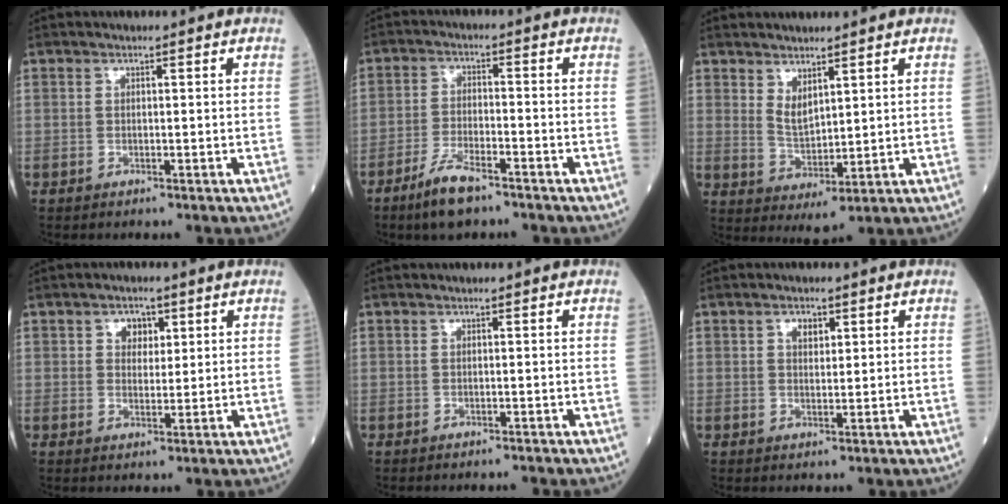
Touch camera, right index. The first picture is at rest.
{"total": 6.3, "force": [-4.6, 1.5, 4.1], "torque": [-0.089, -0.008, -0.083]}
{"total": 4.3, "force": [2.5, 1.4, 3.3], "torque": [-0.066, -0.019, 0.058]}
{"total": 3.2, "force": [1.4, 2.3, 1.7], "torque": [-0.022, 0.005, 0.023]}
{"total": 0.0}
{"total": 2.3, "force": [1.1, 1.3, 1.5], "torque": [-0.026, 0.003, 0.018]}